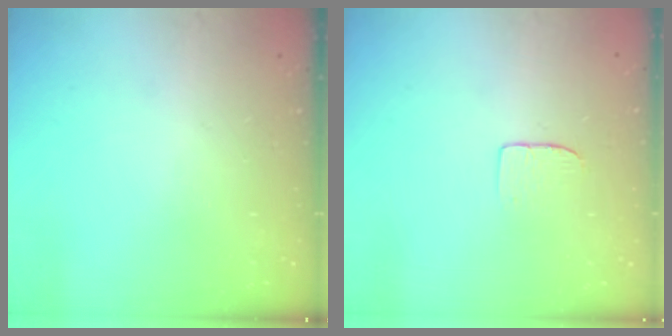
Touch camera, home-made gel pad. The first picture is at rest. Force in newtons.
{"total": 3.7, "press": 3.7, "slide": 0.2}